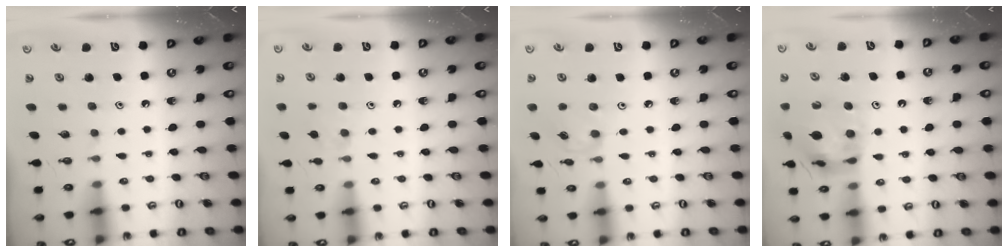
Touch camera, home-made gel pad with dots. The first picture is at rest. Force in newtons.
{"total": 5.5, "press": 5.4, "slide": 0.8}
{"total": 3.3, "press": 3.3, "slide": 0.3}
{"total": 14.4, "press": 14.3, "slide": 1.8}